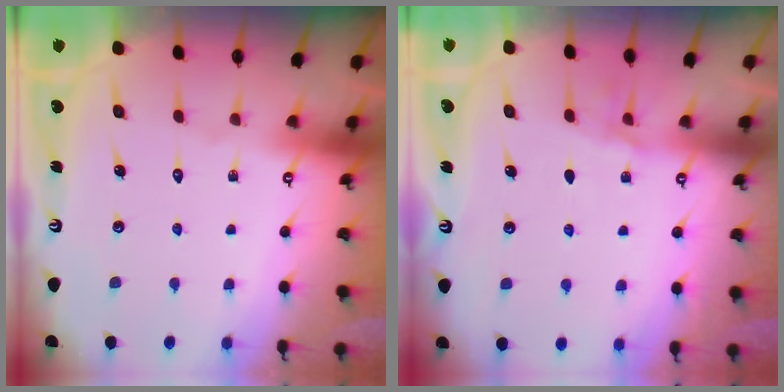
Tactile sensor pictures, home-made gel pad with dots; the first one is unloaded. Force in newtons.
{"total": 2.6, "press": 2.6, "slide": 0.4}